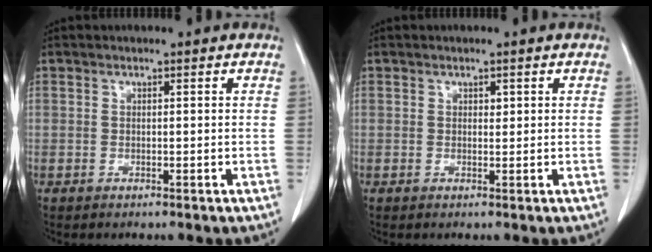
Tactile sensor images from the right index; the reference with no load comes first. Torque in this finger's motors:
{"motor_torque": [0.00, 0.00, 0.00, 0.00]}